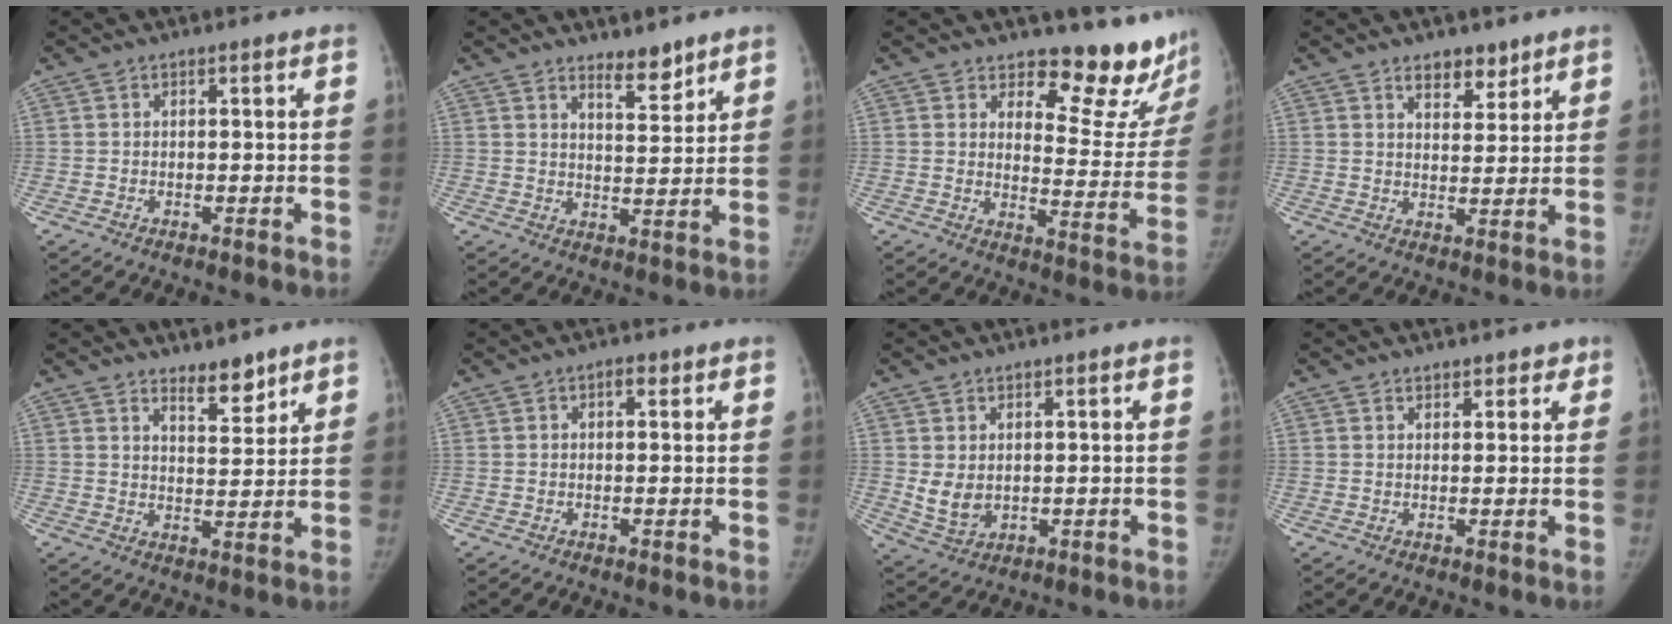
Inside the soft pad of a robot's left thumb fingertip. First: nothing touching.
{"total": 5.1, "force": [4.2, 1.6, 2.3], "torque": [-0.019, -0.038, 0.069]}
{"total": 15.8, "force": [14.1, 5.2, 4.8], "torque": [-0.001, -0.151, 0.164]}
{"total": 5.1, "force": [3.7, 2.6, 2.3], "torque": [-0.010, -0.027, 0.062]}
{"total": 5.5, "force": [4.5, 1.8, 2.5], "torque": [-0.019, -0.040, 0.073]}
{"total": 1.4, "force": [0.6, 0.6, 1.1], "torque": [-0.014, 0.002, 0.006]}
{"total": 4.7, "force": [0.8, 3.4, 3.1], "torque": [-0.046, -0.014, 0.030]}
{"total": 2.6, "force": [2.1, 1.4, 0.5], "torque": [0.023, -0.008, 0.022]}